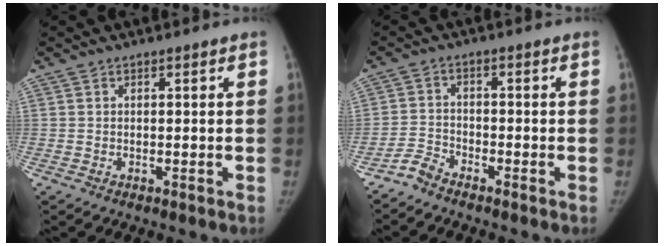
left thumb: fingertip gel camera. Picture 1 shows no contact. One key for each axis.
{"total": 3.0, "fx": -2.9, "fy": 0.6, "fz": 0.4, "tx": -0.007, "ty": 0.002, "tz": -0.063}